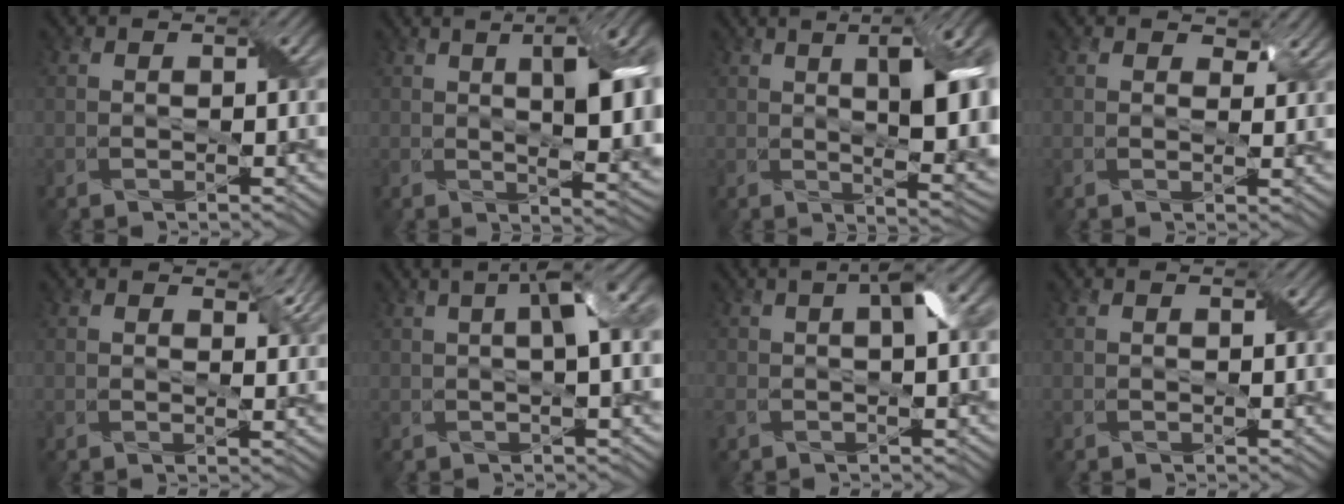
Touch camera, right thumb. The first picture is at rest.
{"total": 12.3, "force": [2.6, 4.4, 11.2], "torque": [-0.144, 0.026, 0.031]}
{"total": 13.5, "force": [3.1, 4.8, 12.2], "torque": [-0.162, 0.026, 0.045]}
{"total": 2.2, "force": [1.5, 1.1, 1.1], "torque": [-0.020, -0.005, 0.024]}
{"total": 3.3, "force": [2.0, 1.4, 2.1], "torque": [-0.033, -0.003, 0.032]}
{"total": 6.0, "force": [1.3, 1.5, 5.7], "torque": [-0.092, 0.023, 0.017]}
{"total": 5.2, "force": [0.5, 1.9, 4.8], "torque": [-0.101, 0.011, 0.002]}
{"total": 0.0}